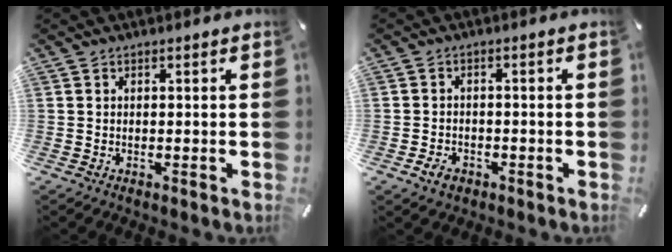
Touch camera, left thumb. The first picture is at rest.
{"total": 3.1, "force": [-1.7, 2.2, 1.2], "torque": [-0.026, 0.008, -0.035]}